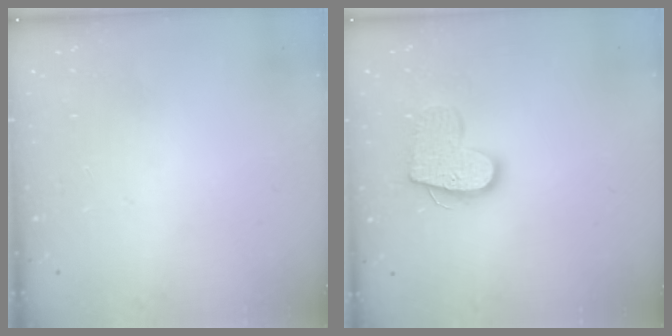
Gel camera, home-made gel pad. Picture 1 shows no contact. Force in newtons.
{"total": 13.0, "press": 13.0, "slide": 0.9}